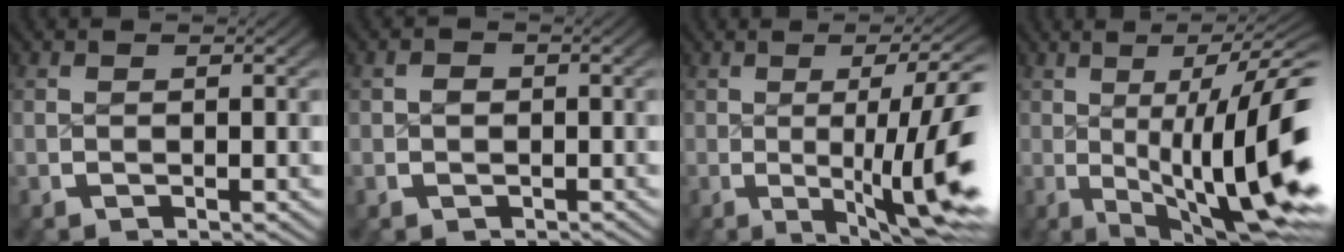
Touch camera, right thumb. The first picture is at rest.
{"total": 0.8, "force": [-0.1, 0.8, -0.2], "torque": [0.002, -0.003, -0.002]}
{"total": 9.9, "force": [-1.9, 3.9, 8.9], "torque": [-0.133, -0.009, -0.023]}
{"total": 13.6, "force": [-1.1, 6.3, 12.0], "torque": [-0.182, -0.019, -0.004]}